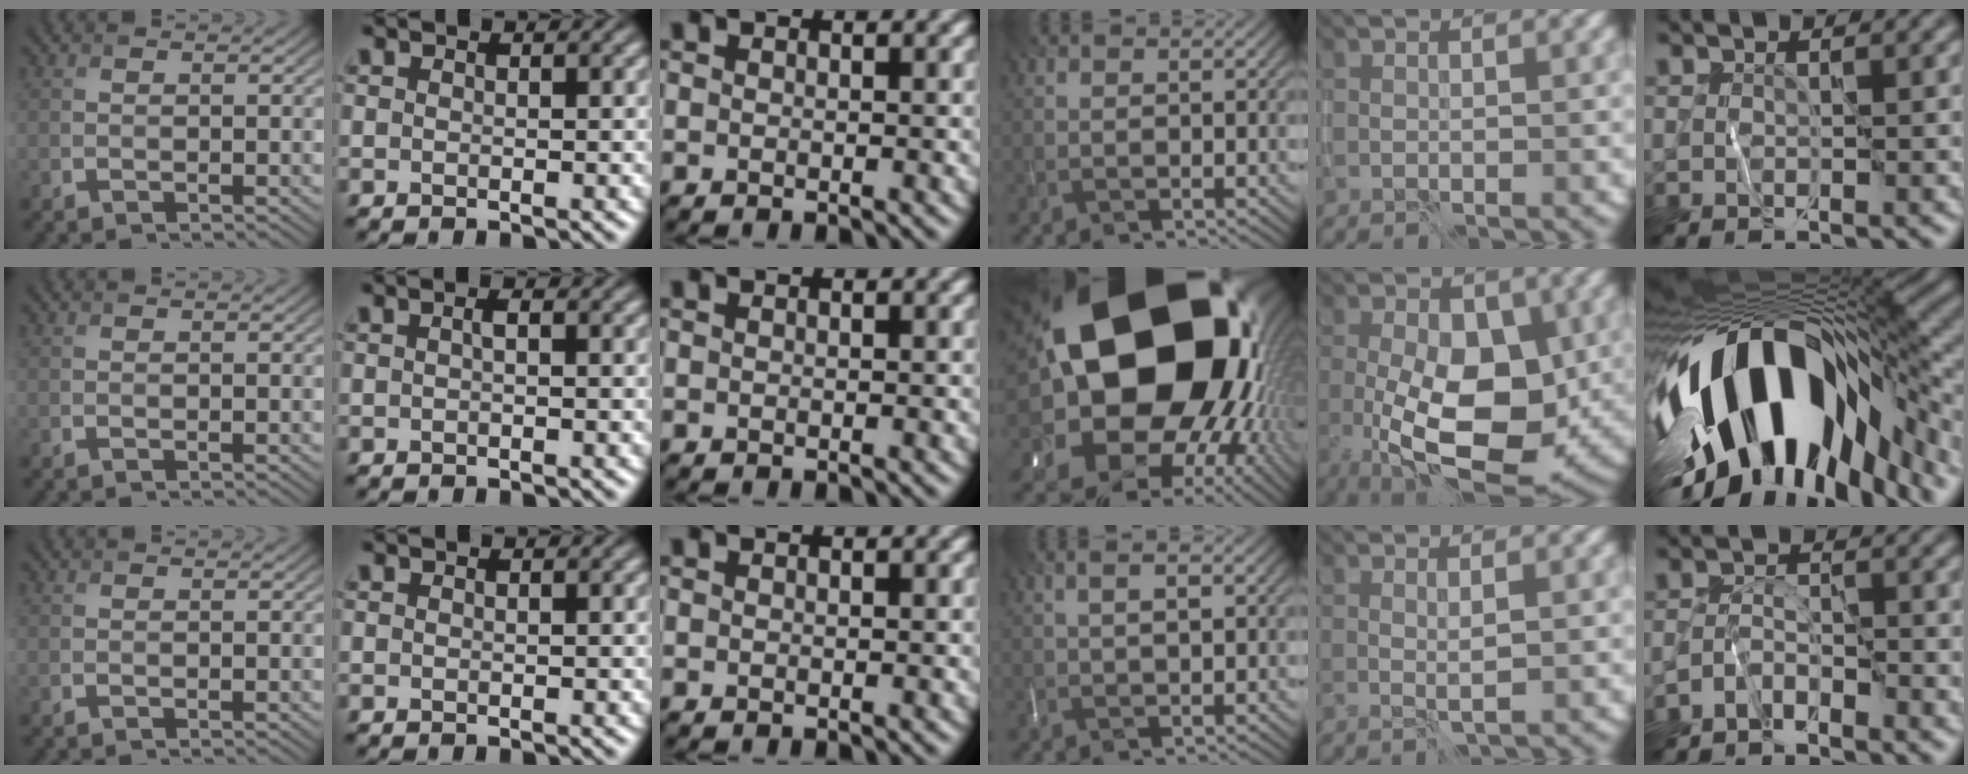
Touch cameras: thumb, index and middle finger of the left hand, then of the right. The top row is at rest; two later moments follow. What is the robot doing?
{"motion": "wipe", "object": "whiteboard"}